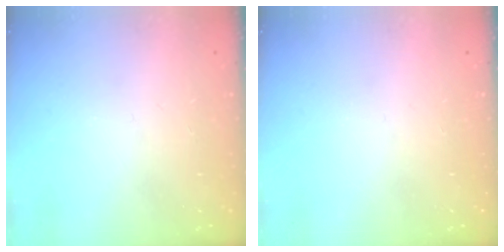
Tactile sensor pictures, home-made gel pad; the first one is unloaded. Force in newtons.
{"total": 0.0}